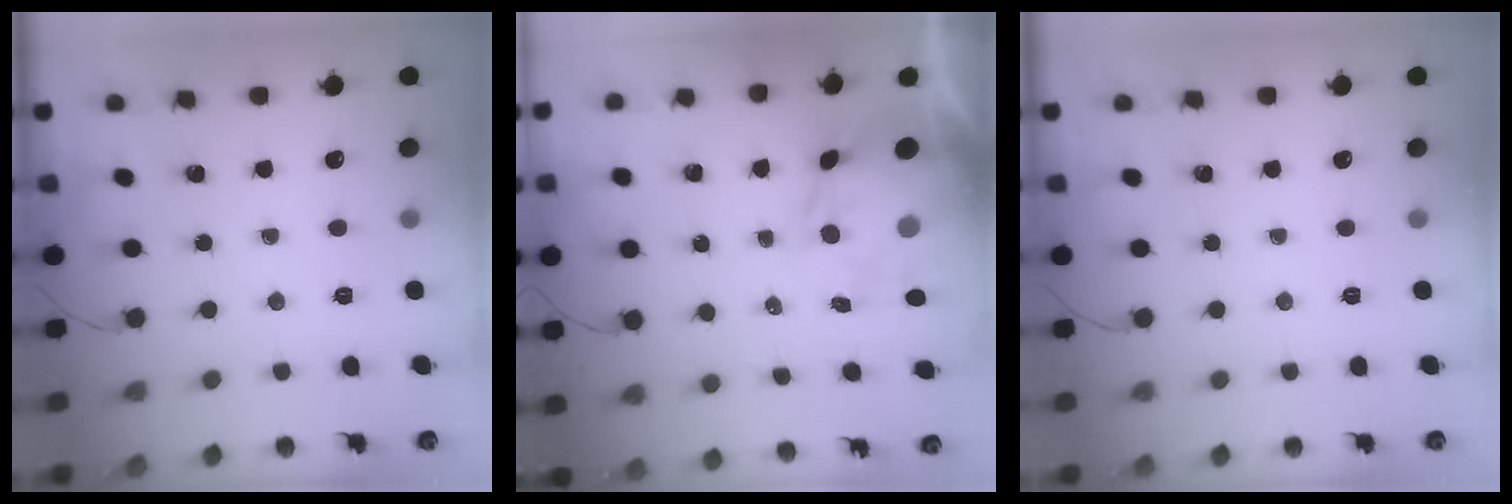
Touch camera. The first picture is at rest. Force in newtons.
{"total": 10.6, "press": 10.1, "slide": 3.0}
{"total": 0.0}